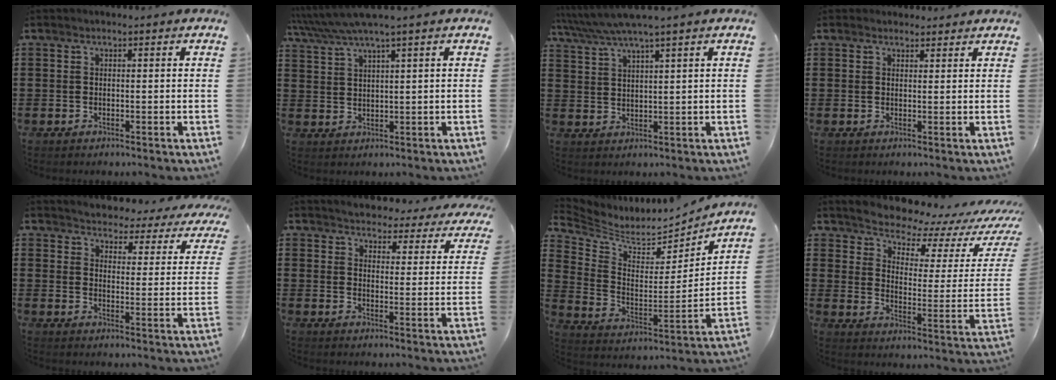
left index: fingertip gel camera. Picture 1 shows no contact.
{"total": 4.1, "force": [3.2, -0.3, 2.6], "torque": [-0.060, -0.008, 0.054]}
{"total": 4.6, "force": [3.8, -0.2, 2.6], "torque": [-0.061, -0.013, 0.065]}
{"total": 1.9, "force": [1.7, 0.7, 0.1], "torque": [-0.006, 0.005, 0.034]}
{"total": 2.9, "force": [2.9, 0.0, -0.3], "torque": [-0.019, -0.031, 0.043]}
{"total": 3.5, "force": [3.5, 0.1, -0.1], "torque": [-0.015, -0.037, 0.055]}
{"total": 5.4, "force": [4.8, 2.0, 1.4], "torque": [-0.061, -0.046, 0.079]}
{"total": 5.2, "force": [5.1, 0.7, 0.6], "torque": [-0.045, -0.049, 0.085]}